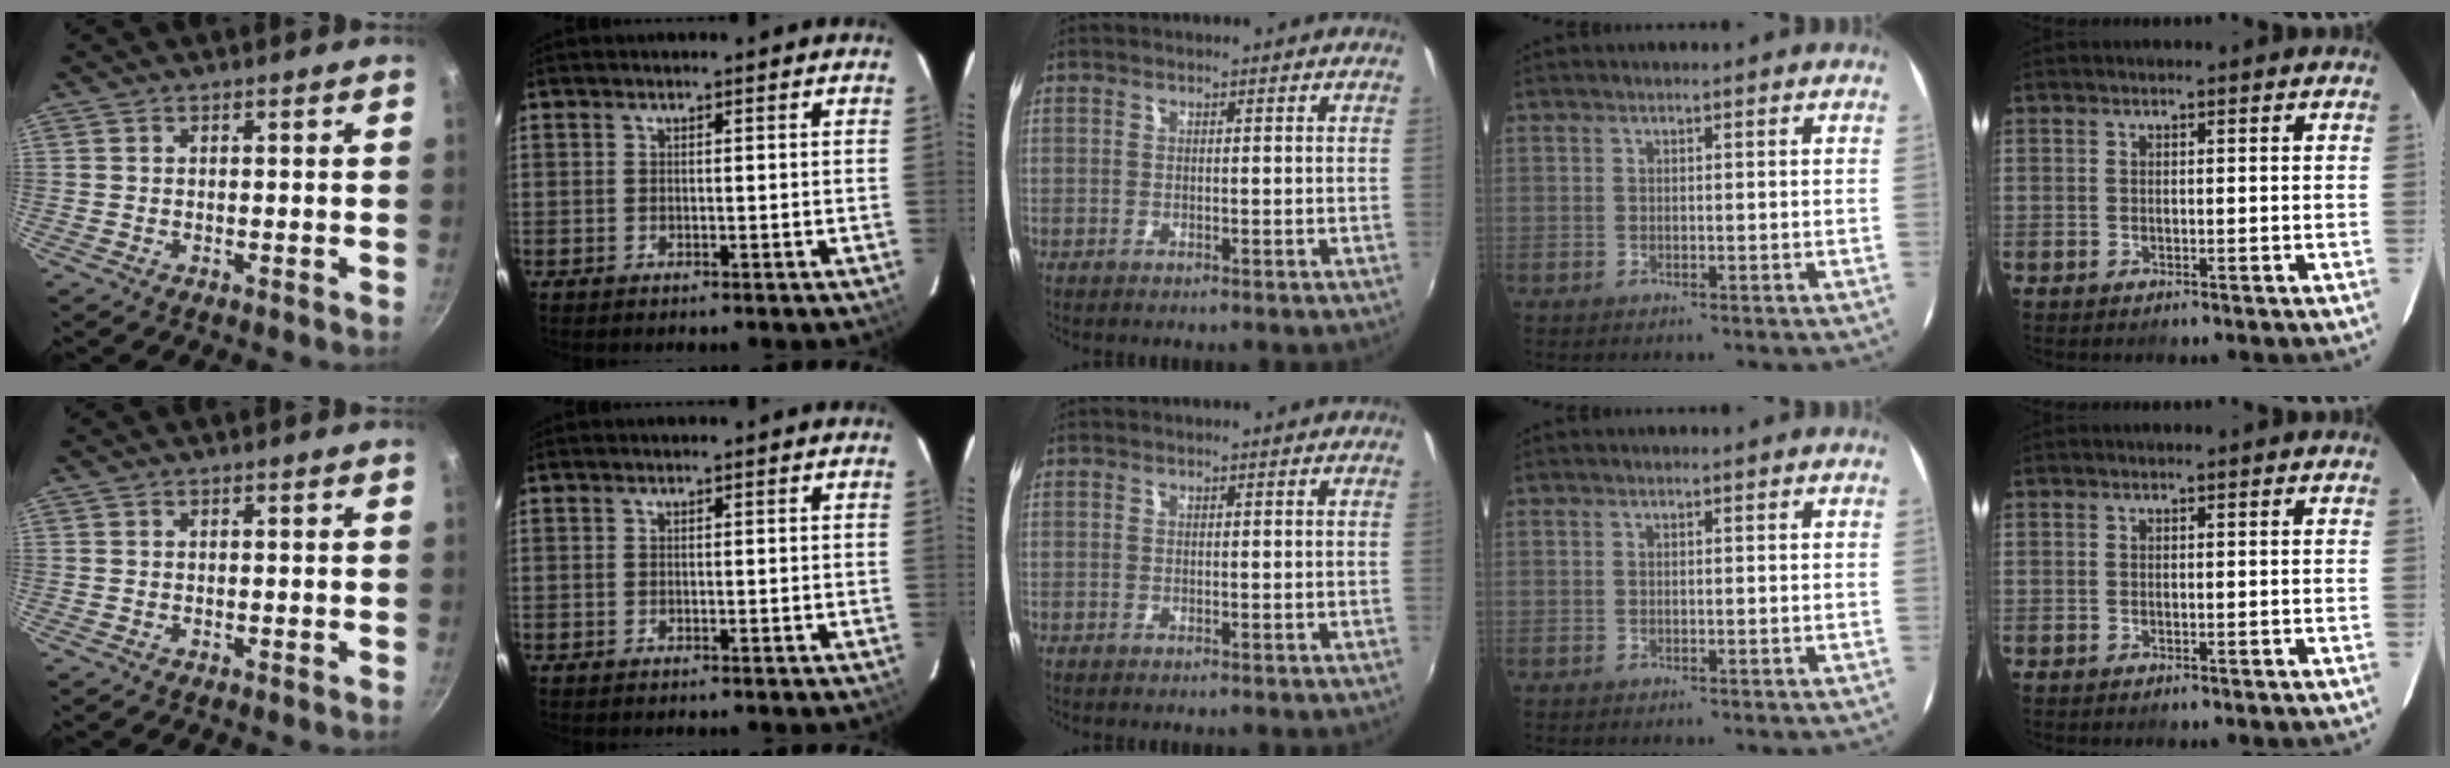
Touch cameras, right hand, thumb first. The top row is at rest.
{}